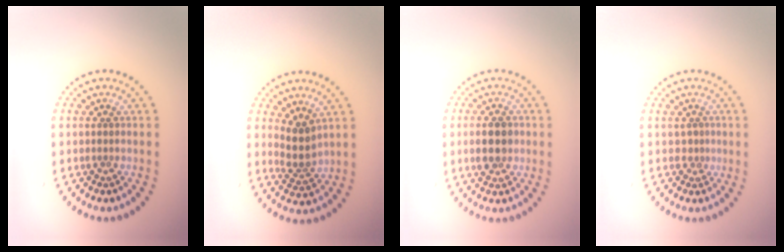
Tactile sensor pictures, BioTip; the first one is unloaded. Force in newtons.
{"total": 2.5, "press": 2.0, "slide": 1.5}
{"total": 3.8, "press": 3.8, "slide": 0.2}
{"total": 0.9, "press": 0.4, "slide": 0.8}